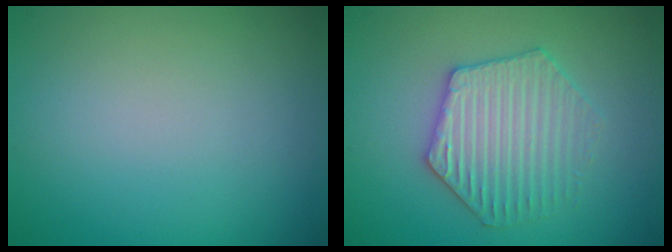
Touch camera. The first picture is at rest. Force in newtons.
{"total": 4.0, "press": 3.9, "slide": 0.9}